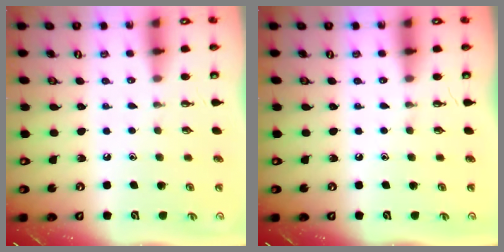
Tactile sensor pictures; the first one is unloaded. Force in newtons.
{"total": 0.0}